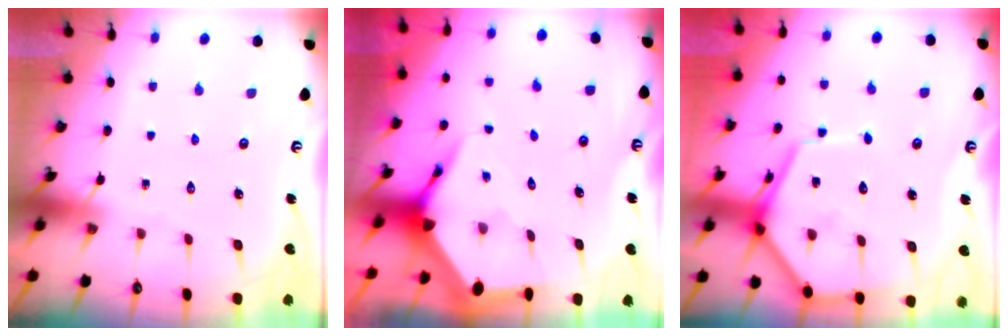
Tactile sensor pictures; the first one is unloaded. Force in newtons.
{"total": 5.6, "press": 5.5, "slide": 0.8}
{"total": 12.4, "press": 12.4, "slide": 1.2}